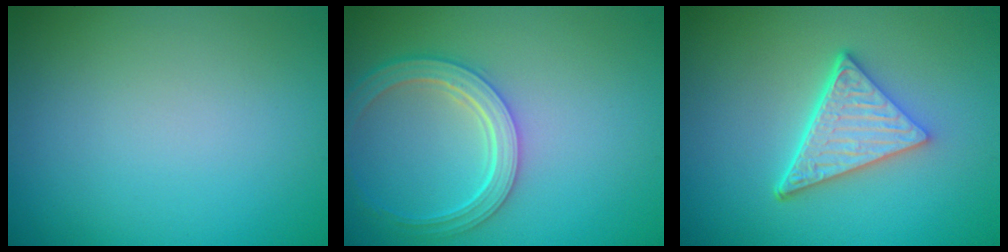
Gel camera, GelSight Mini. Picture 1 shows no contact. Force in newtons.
{"total": 4.6, "press": 3.7, "slide": 2.8}
{"total": 5.1, "press": 3.8, "slide": 3.4}